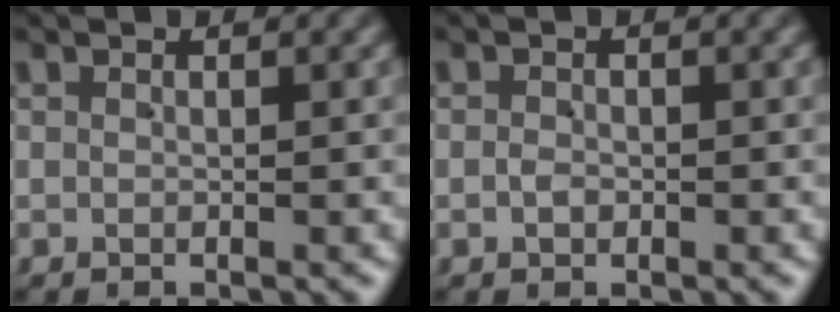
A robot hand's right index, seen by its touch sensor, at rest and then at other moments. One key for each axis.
{"total": 0.9, "fx": -0.5, "fy": 0.6, "fz": 0.2, "tx": -0.008, "ty": -0.001, "tz": -0.007}